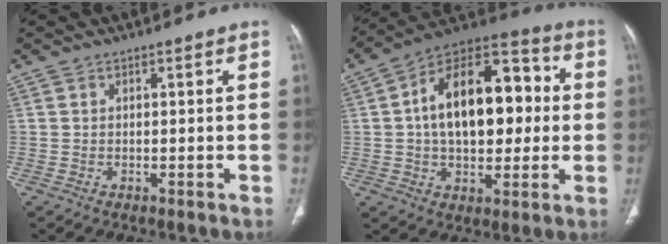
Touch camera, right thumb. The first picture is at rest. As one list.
[{"total": 22.6, "force": [1.9, 13.3, 18.1], "torque": [-0.254, 0.033, 0.027]}]